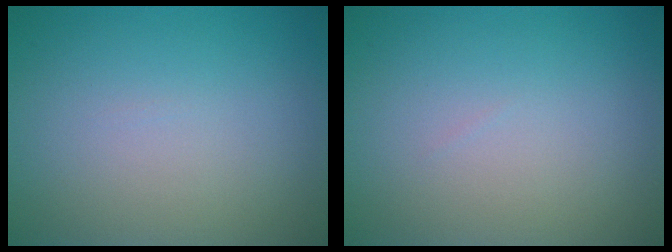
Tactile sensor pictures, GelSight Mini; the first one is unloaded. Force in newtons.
{"total": 0.0}